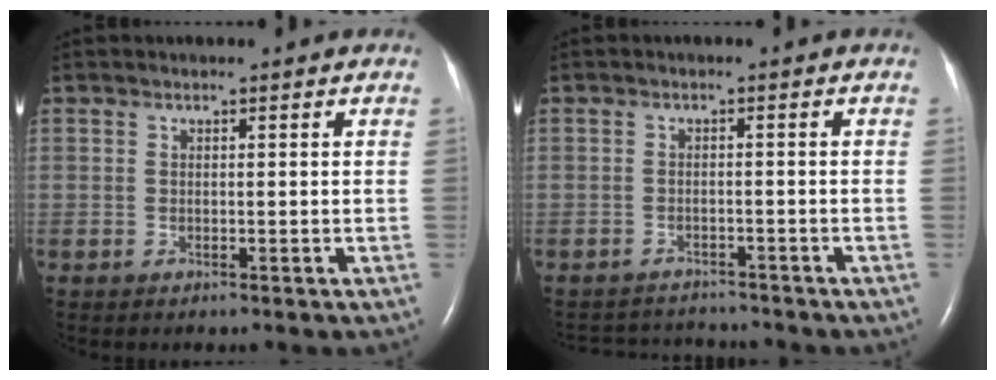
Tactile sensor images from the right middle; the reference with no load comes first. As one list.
[{"total": 5.7, "force": [-5.7, 0.7, 0.1], "torque": [-0.005, 0.005, -0.081]}]